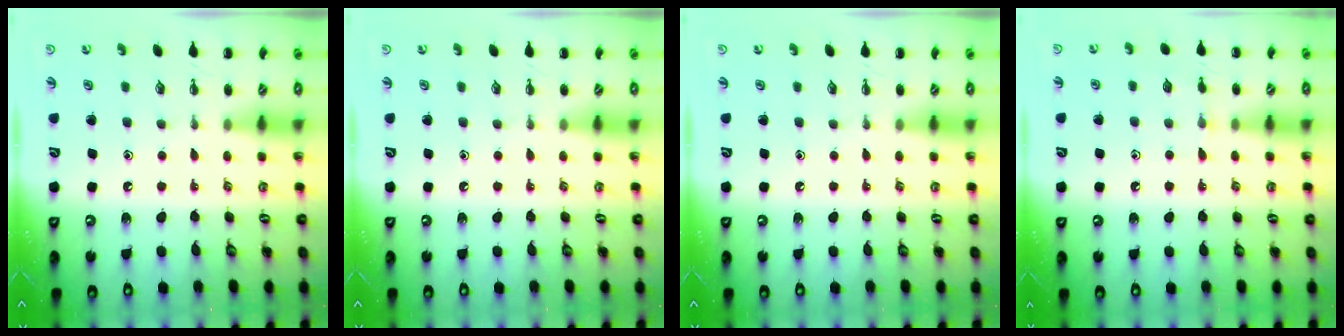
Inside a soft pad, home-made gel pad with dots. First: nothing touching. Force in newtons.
{"total": 0.0}
{"total": 0.0}
{"total": 4.8, "press": 4.5, "slide": 1.5}